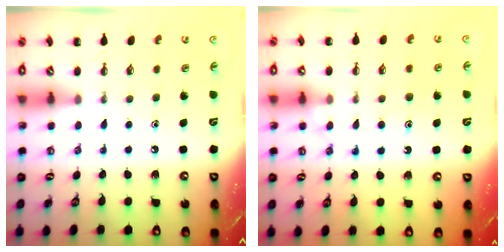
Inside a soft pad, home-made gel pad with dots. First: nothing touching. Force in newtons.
{"total": 10.3, "press": 10.3, "slide": 0.8}